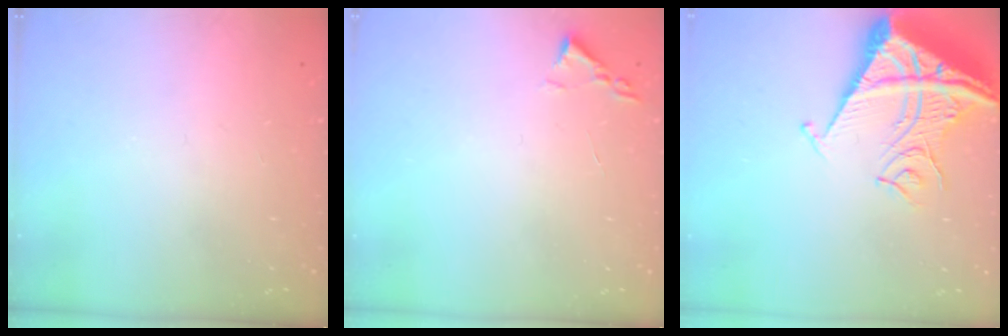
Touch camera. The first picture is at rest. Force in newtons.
{"total": 1.8, "press": 1.7, "slide": 0.2}
{"total": 16.6, "press": 16.4, "slide": 2.0}